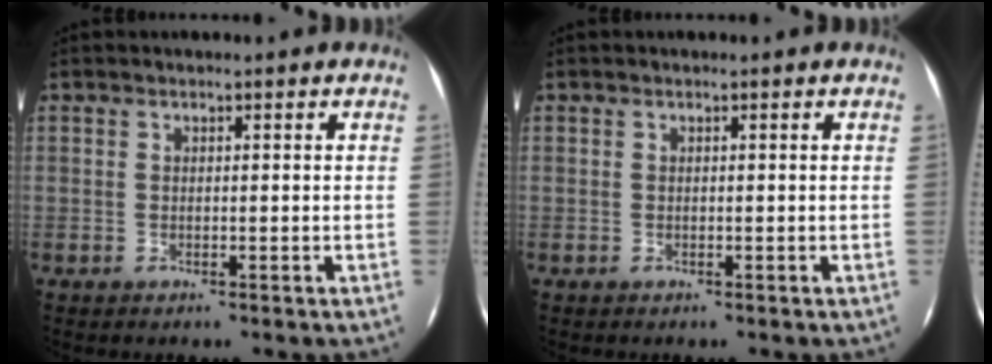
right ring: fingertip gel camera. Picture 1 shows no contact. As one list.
[{"total": 0.0}]